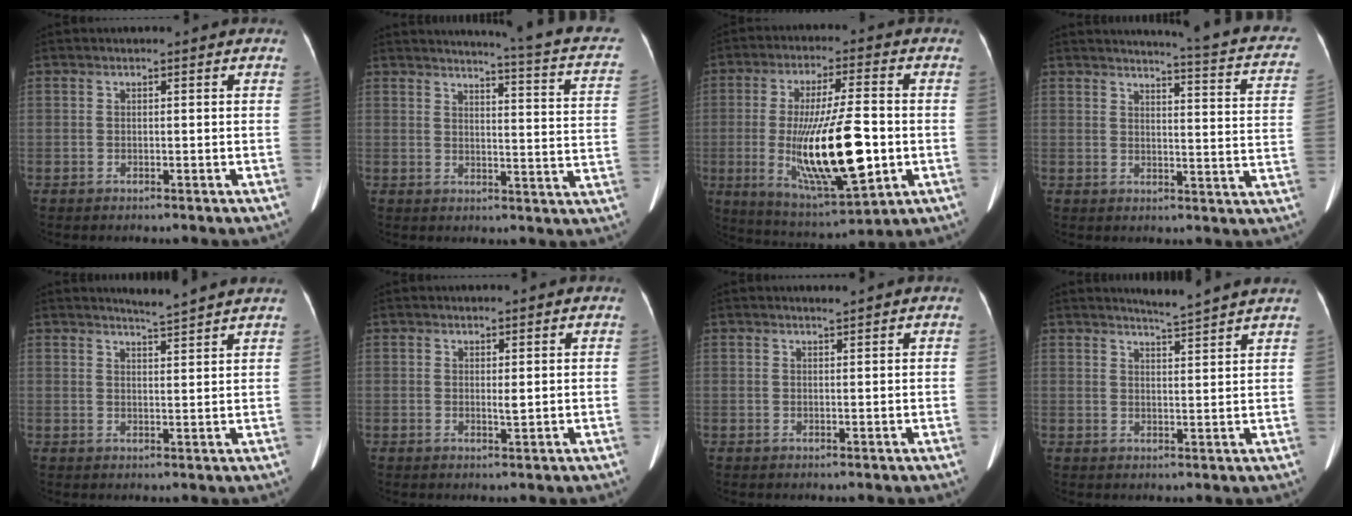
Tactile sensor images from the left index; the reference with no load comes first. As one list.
[{"total": 15.3, "force": [13.0, 0.7, 8.1], "torque": [-0.102, -0.057, 0.125]}, {"total": 17.3, "force": [-2.9, 3.4, 16.7], "torque": [-0.305, -0.018, -0.035]}, {"total": 14.9, "force": [13.3, 1.0, 6.6], "torque": [-0.070, -0.061, 0.125]}, {"total": 4.1, "force": [3.9, -1.1, 0.8], "torque": [-0.020, -0.007, 0.053]}, {"total": 0.9, "force": [0.3, 0.1, 0.8], "torque": [-0.017, -0.003, 0.006]}, {"total": 0.7, "force": [0.6, -0.2, 0.1], "torque": [-0.012, -0.005, 0.016]}, {"total": 5.1, "force": [4.8, -1.4, 1.2], "torque": [-0.026, -0.009, 0.062]}]